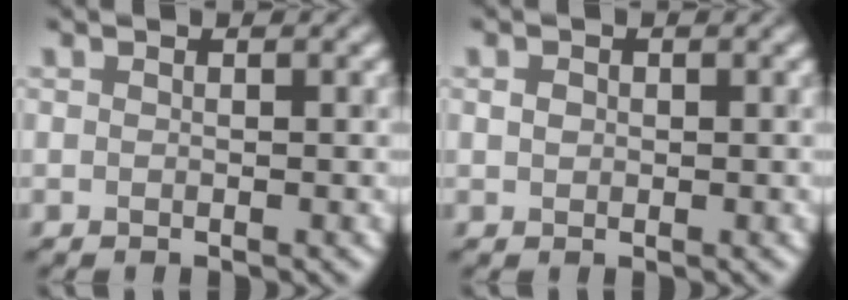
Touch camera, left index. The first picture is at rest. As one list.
[{"total": 0.7, "force": [0.1, 0.6, 0.2], "torque": [-0.002, 0.007, 0.005]}]